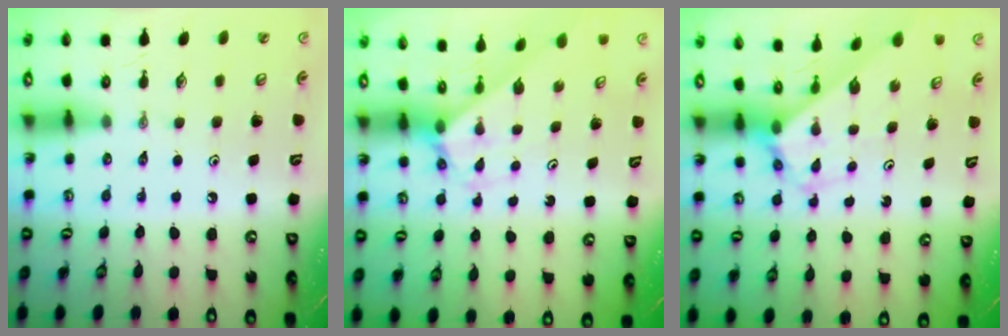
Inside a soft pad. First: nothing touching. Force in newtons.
{"total": 2.1, "press": 2.1, "slide": 0.1}
{"total": 2.8, "press": 2.8, "slide": 0.2}